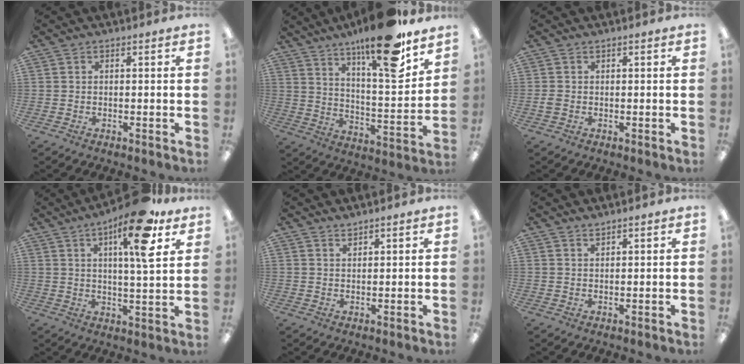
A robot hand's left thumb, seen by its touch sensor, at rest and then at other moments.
{"total": 19.2, "force": [14.4, 4.0, 12.1], "torque": [-0.187, -0.099, 0.231]}
{"total": 1.2, "force": [-0.2, 0.9, 0.7], "torque": [-0.013, 0.003, -0.005]}
{"total": 15.7, "force": [8.9, 3.9, 12.4], "torque": [-0.190, -0.033, 0.134]}
{"total": 1.5, "force": [1.5, 0.1, 0.2], "torque": [-0.005, -0.002, 0.028]}
{"total": 1.2, "force": [1.2, 0.1, 0.3], "torque": [-0.006, -0.001, 0.022]}